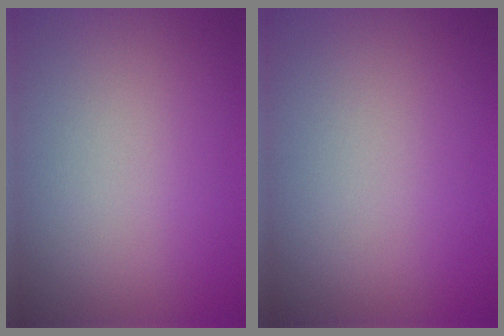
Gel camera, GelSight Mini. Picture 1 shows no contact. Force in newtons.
{"total": 0.0}